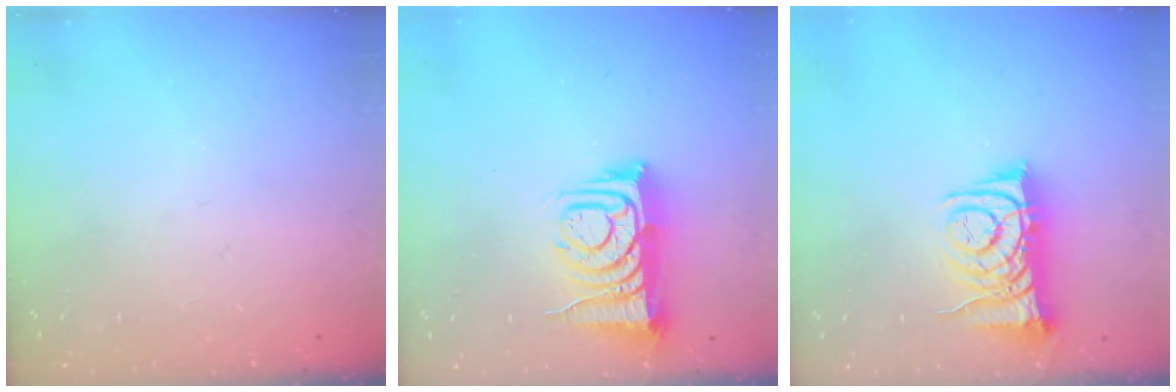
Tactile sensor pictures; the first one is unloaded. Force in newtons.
{"total": 9.4, "press": 9.3, "slide": 1.2}
{"total": 8.2, "press": 8.2, "slide": 0.7}